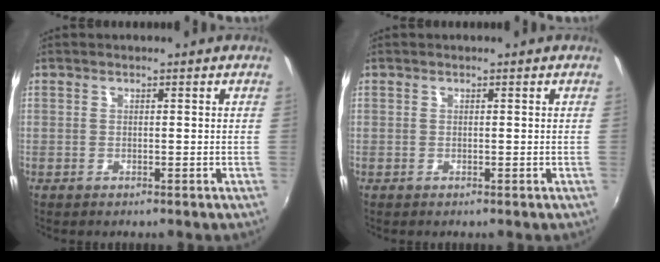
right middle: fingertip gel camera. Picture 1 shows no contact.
{"total": 0.0}